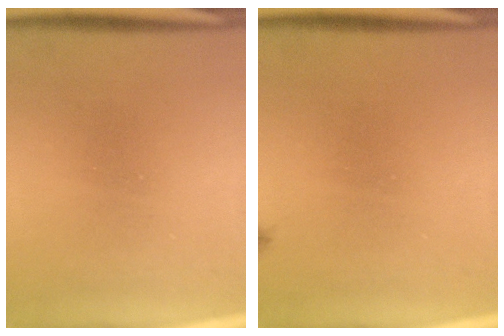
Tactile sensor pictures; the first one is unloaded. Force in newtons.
{"total": 0.7}